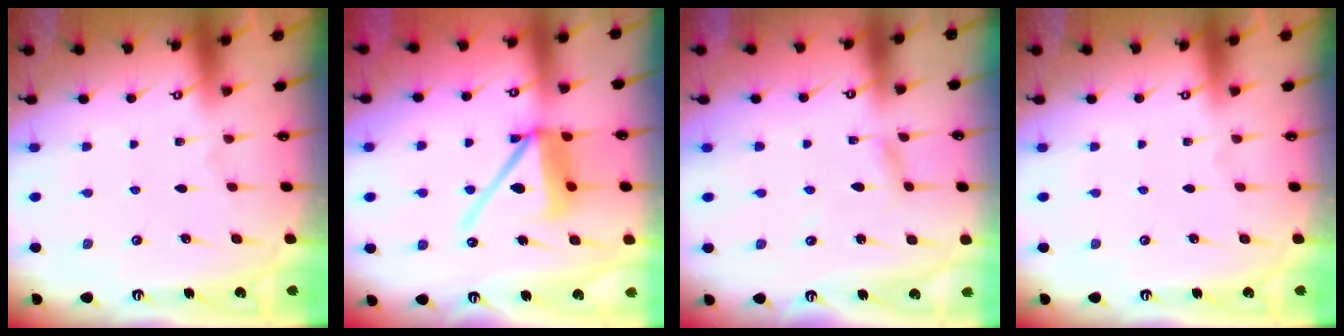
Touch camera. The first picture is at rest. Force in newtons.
{"total": 12.6, "press": 12.5, "slide": 2.1}
{"total": 3.3, "press": 3.3, "slide": 0.3}
{"total": 0.0}